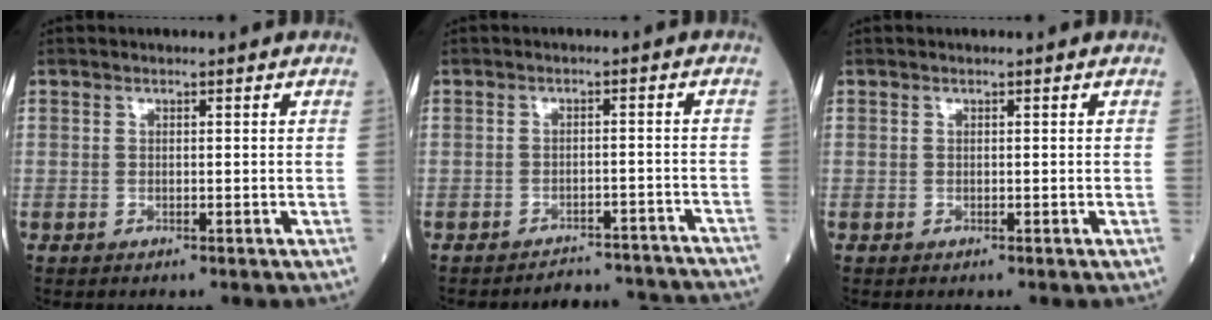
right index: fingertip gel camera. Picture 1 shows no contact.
{"total": 10.6, "force": [-10.5, 1.4, 0.5], "torque": [0.010, 0.016, -0.117]}
{"total": 0.0}